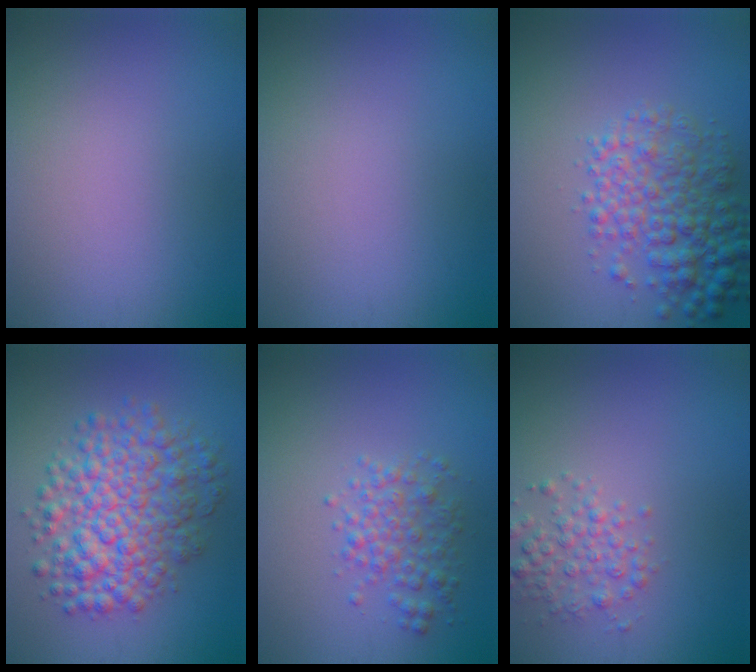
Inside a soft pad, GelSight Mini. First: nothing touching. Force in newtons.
{"total": 0.0}
{"total": 5.5, "press": 5.5, "slide": 0.1}
{"total": 7.8, "press": 7.8, "slide": 0.2}
{"total": 2.9, "press": 2.9, "slide": 0.0}
{"total": 2.7, "press": 2.7, "slide": 0.1}